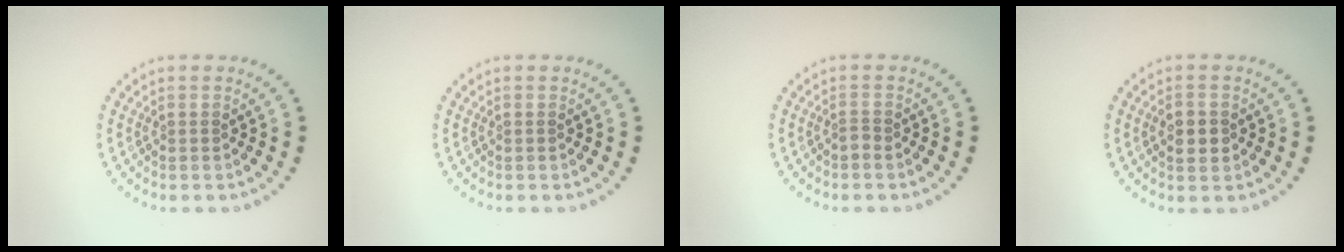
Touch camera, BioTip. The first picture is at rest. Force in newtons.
{"total": 0.0}
{"total": 0.7, "press": 0.5, "slide": 0.5}
{"total": 2.5, "press": 2.5, "slide": 0.1}